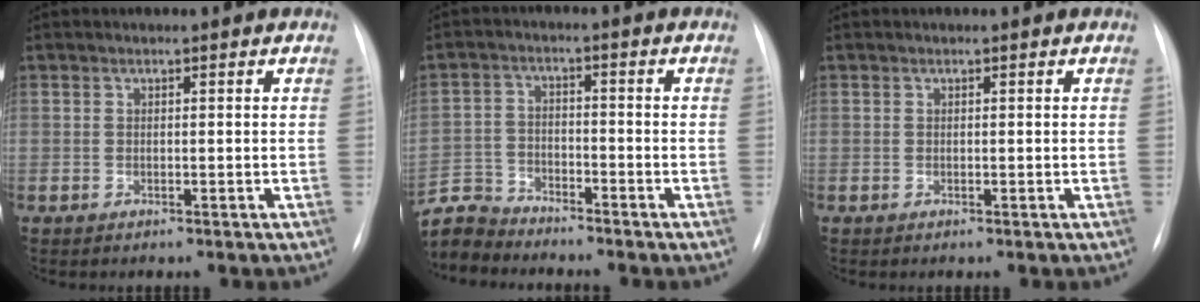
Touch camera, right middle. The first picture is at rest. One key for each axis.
{"total": 7.0, "fx": -6.9, "fy": 1.3, "fz": -0.5, "tx": 0.008, "ty": 0.005, "tz": -0.137}
{"total": 0.0}